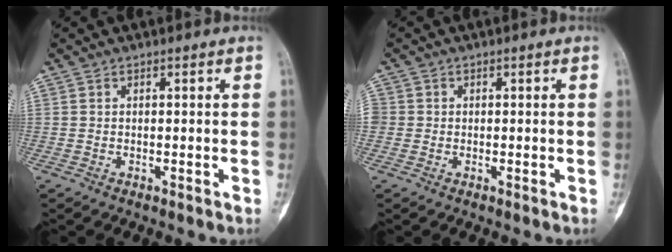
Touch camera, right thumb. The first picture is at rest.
{"total": 2.3, "force": [-0.2, 2.2, 0.6], "torque": [0.005, 0.007, -0.007]}